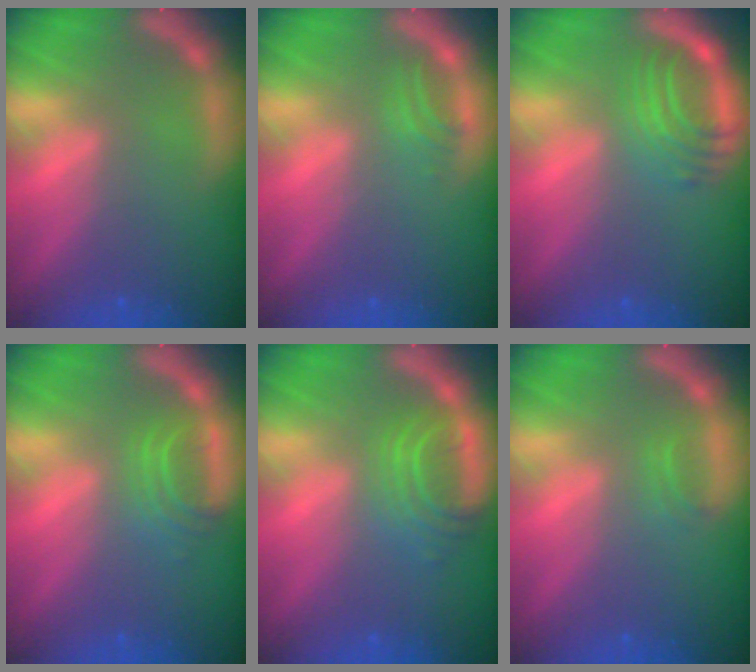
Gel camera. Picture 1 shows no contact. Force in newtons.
{"total": 1.5}
{"total": 5.0}
{"total": 2.9}
{"total": 4.5}
{"total": 0.9}